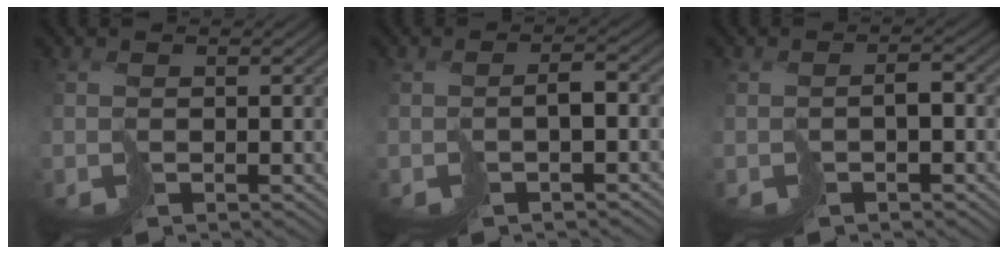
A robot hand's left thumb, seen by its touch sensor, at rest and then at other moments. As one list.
[{"total": 1.7, "force": [-0.8, 0.3, 1.5], "torque": [-0.026, 0.002, -0.014]}, {"total": 1.4, "force": [-0.7, 0.4, 1.1], "torque": [-0.019, 0.002, -0.015]}]